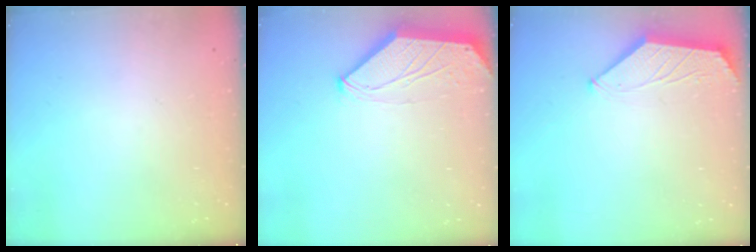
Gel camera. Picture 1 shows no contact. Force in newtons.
{"total": 0.0}
{"total": 1.4, "press": 1.4, "slide": 0.2}